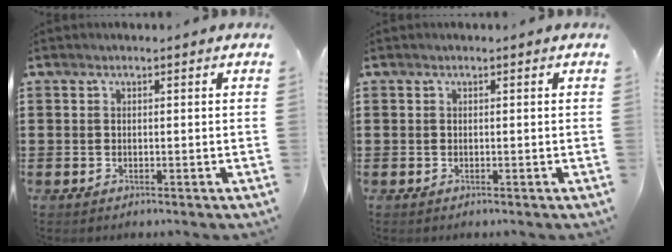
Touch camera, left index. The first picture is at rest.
{"total": 0.0}